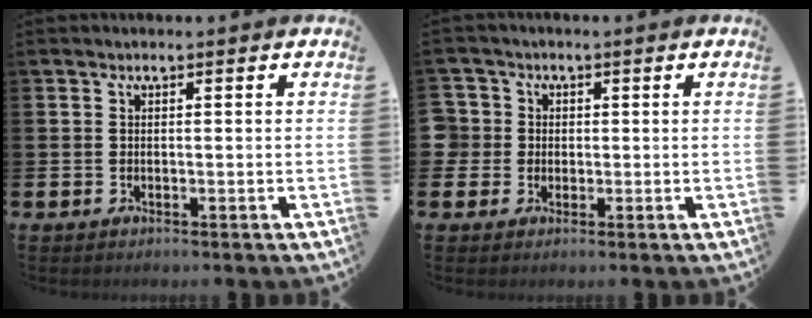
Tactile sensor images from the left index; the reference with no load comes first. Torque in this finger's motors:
{"motor_torque": [0.06, 0.02, -0.01, -0.03]}